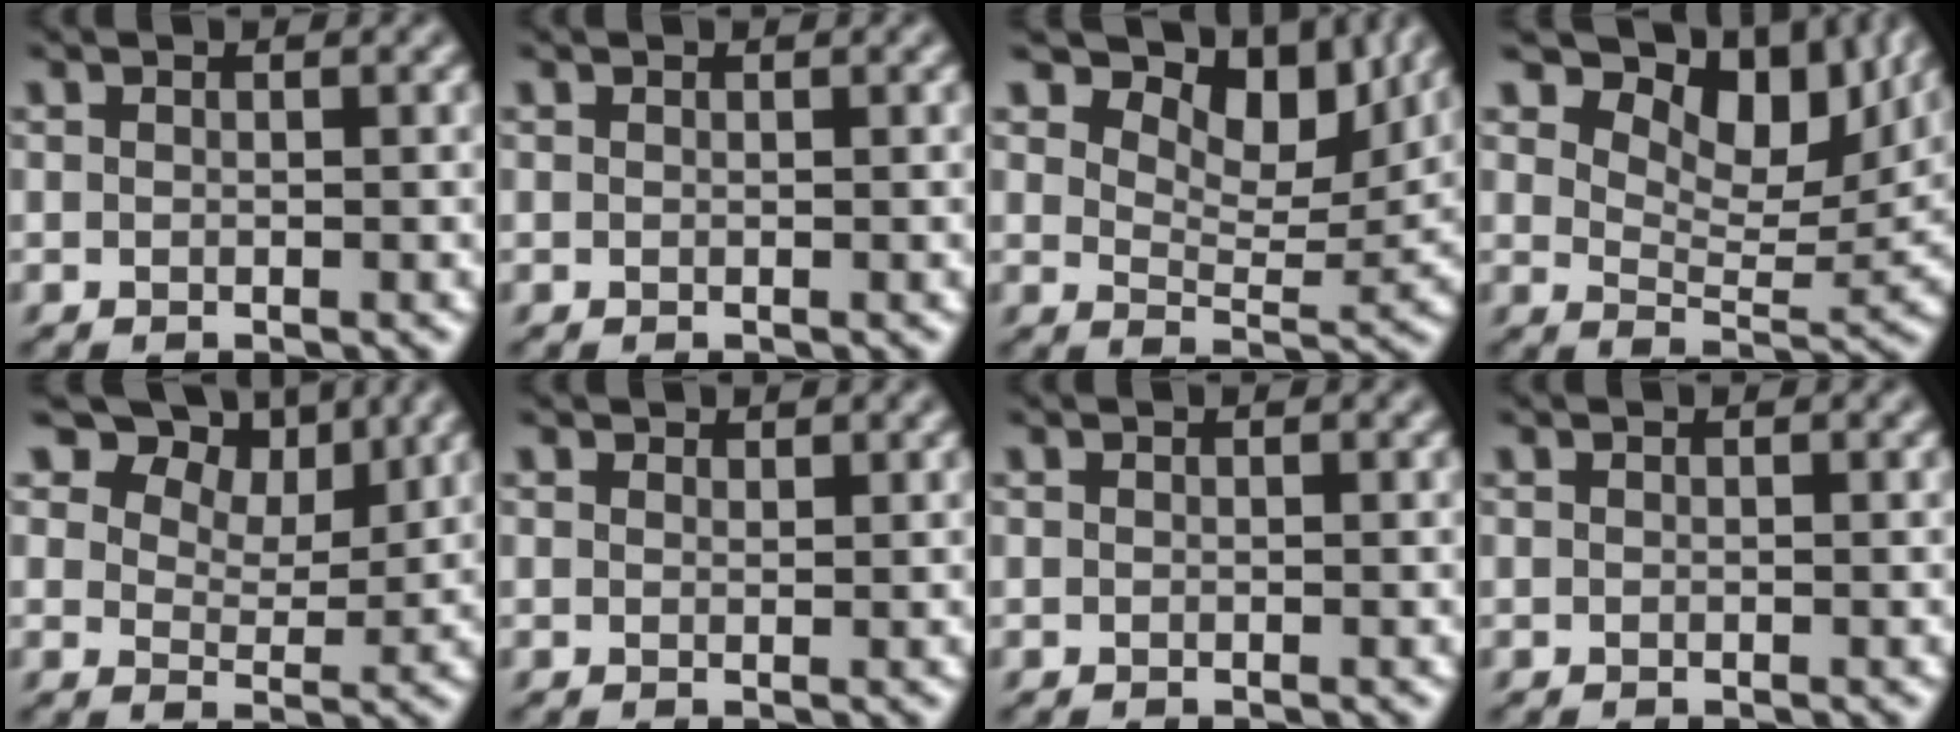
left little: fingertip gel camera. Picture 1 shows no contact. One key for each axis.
{"total": 0.0}
{"total": 9.2, "fx": 6.2, "fy": 4.0, "fz": 5.4, "tx": -0.086, "ty": 0.002, "tz": 0.093}
{"total": 10.9, "fx": 7.0, "fy": 4.9, "fz": 6.7, "tx": -0.110, "ty": 0.006, "tz": 0.113}
{"total": 8.7, "fx": 5.7, "fy": 4.9, "fz": 4.4, "tx": -0.083, "ty": -0.009, "tz": 0.089}
{"total": 0.8, "fx": 0.7, "fy": 0.4, "fz": 0.1, "tx": -0.005, "ty": 0.001, "tz": 0.011}
{"total": 0.0}
{"total": 0.0}